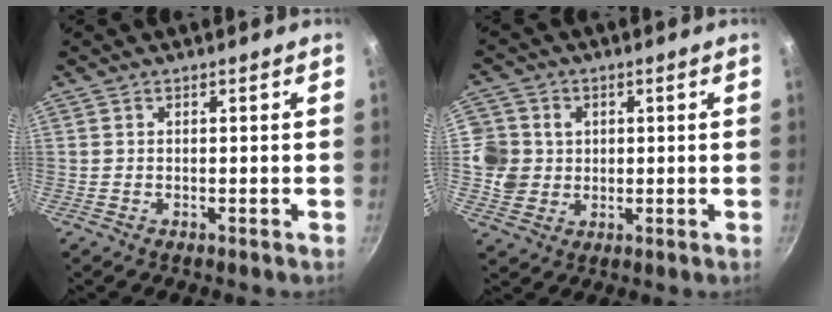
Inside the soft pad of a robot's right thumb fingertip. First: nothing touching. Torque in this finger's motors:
{"motor_torque": [0.03, 0.03, 0.12, 0.11, 0.00]}